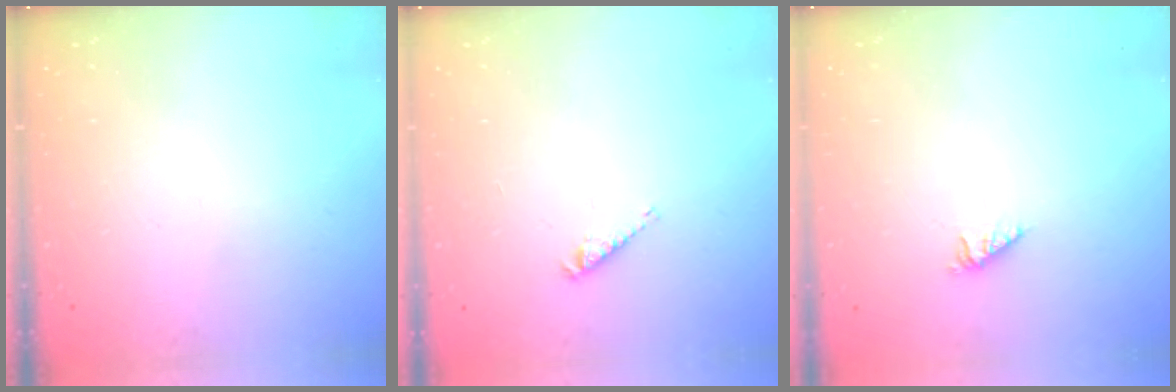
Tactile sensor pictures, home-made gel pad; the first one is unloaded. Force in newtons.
{"total": 2.9, "press": 2.9, "slide": 0.4}
{"total": 1.5, "press": 1.5, "slide": 0.3}